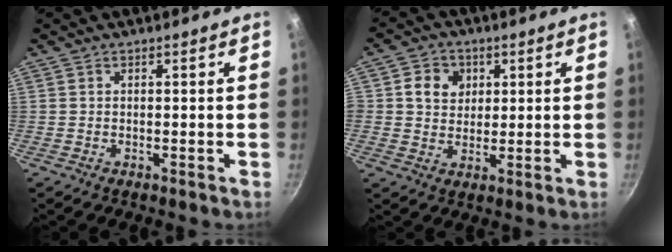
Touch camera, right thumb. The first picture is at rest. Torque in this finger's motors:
{"motor_torque": [0.39, 0.70, 0.41, -0.03, 0.10]}